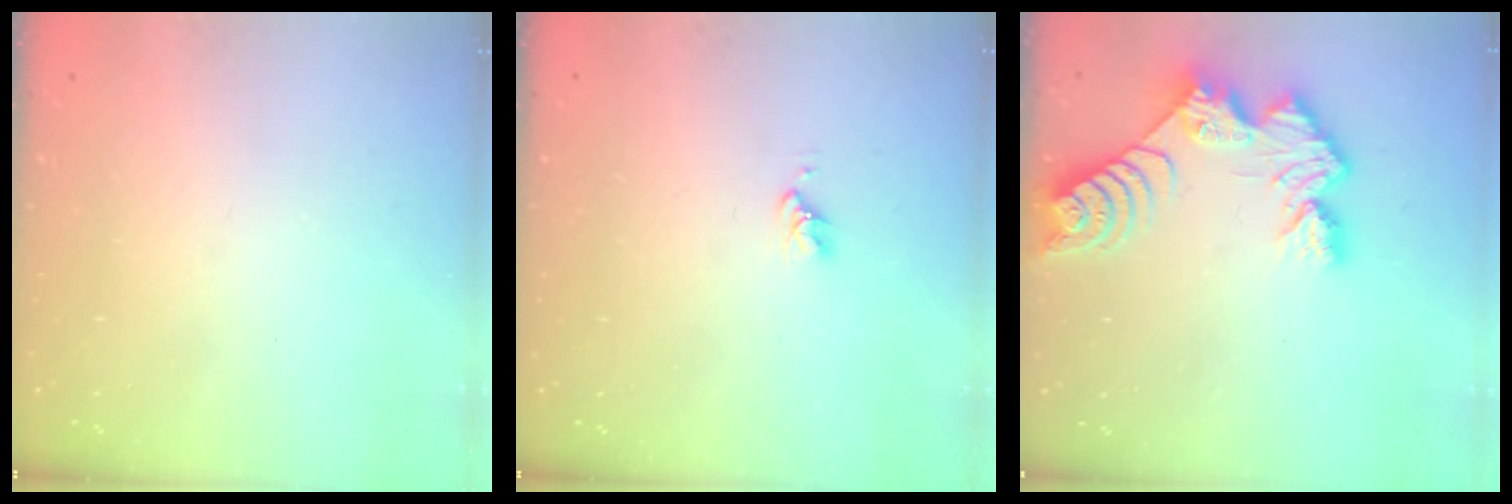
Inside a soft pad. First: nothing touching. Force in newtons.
{"total": 2.8, "press": 2.8, "slide": 0.3}
{"total": 10.9, "press": 10.9, "slide": 0.8}